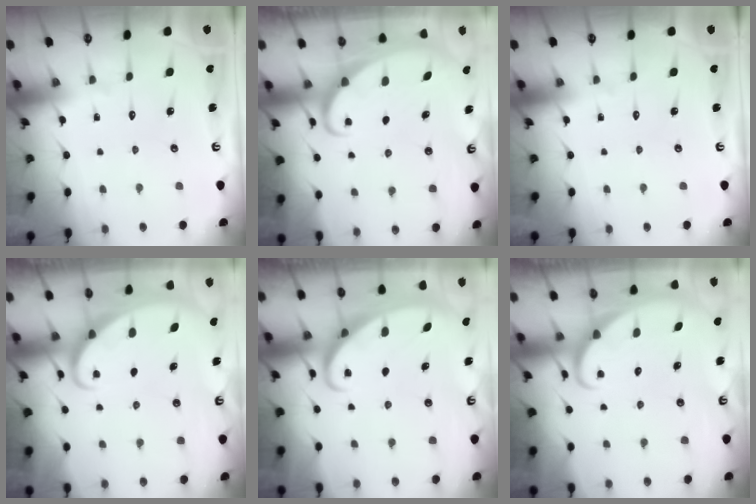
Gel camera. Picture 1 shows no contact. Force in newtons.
{"total": 2.4, "press": 2.4, "slide": 0.3}
{"total": 0.0}
{"total": 2.0, "press": 2.0, "slide": 0.0}
{"total": 2.5, "press": 2.5, "slide": 0.3}
{"total": 2.5, "press": 2.5, "slide": 0.3}